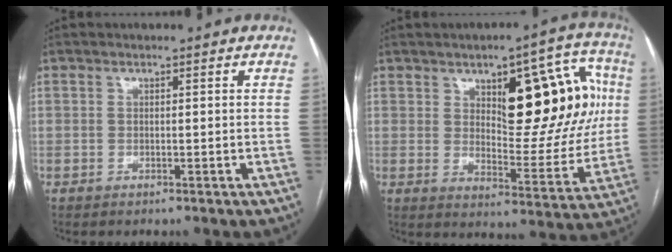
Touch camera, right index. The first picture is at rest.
{"total": 18.2, "force": [5.0, 6.9, 16.0], "torque": [-0.193, 0.025, 0.076]}